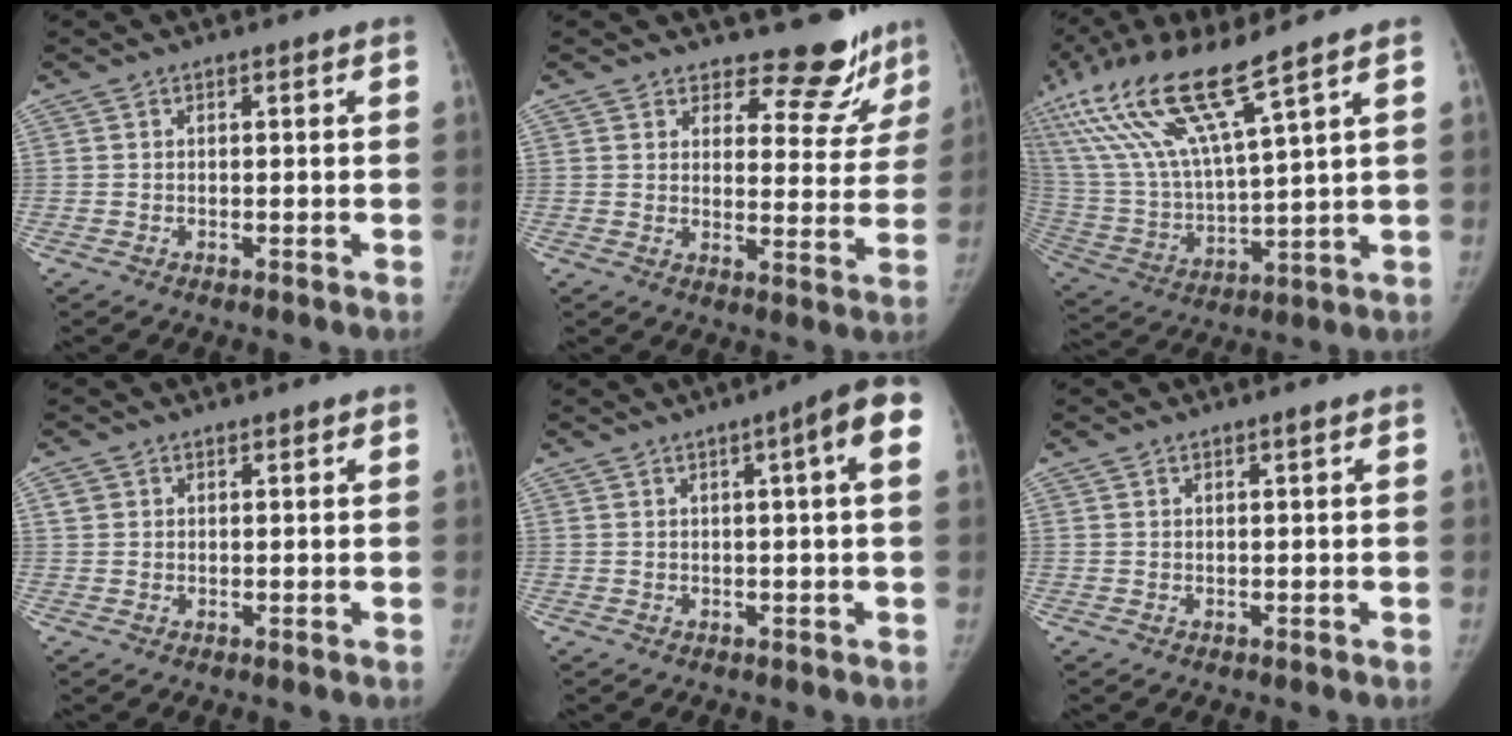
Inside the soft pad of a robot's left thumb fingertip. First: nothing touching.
{"total": 12.1, "force": [10.9, 4.9, 1.9], "torque": [0.033, -0.091, 0.124]}
{"total": 20.1, "force": [12.3, 3.3, 15.6], "torque": [-0.325, -0.038, 0.243]}
{"total": 2.1, "force": [1.3, 1.6, 0.5], "torque": [0.010, -0.007, 0.020]}
{"total": 7.4, "force": [2.1, 0.5, 7.1], "torque": [-0.092, 0.013, 0.021]}
{"total": 0.7, "force": [0.6, 0.1, 0.4], "torque": [-0.003, -0.002, 0.011]}